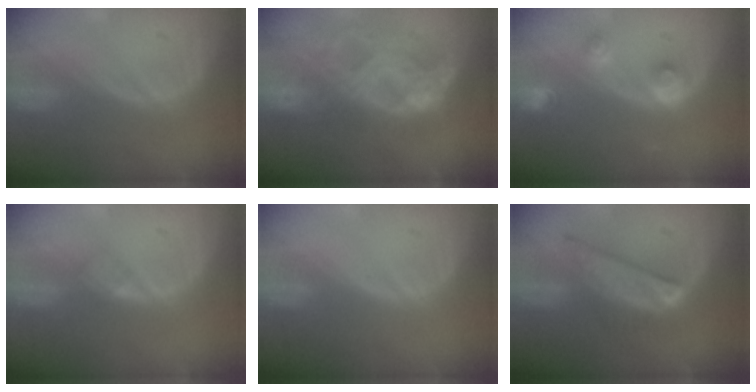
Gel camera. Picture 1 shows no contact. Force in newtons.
{"total": 10.6, "press": 9.2, "slide": 5.3}
{"total": 3.3, "press": 3.2, "slide": 1.0}
{"total": 1.8, "press": 1.8, "slide": 0.2}
{"total": 0.0}
{"total": 8.3, "press": 7.1, "slide": 4.3}